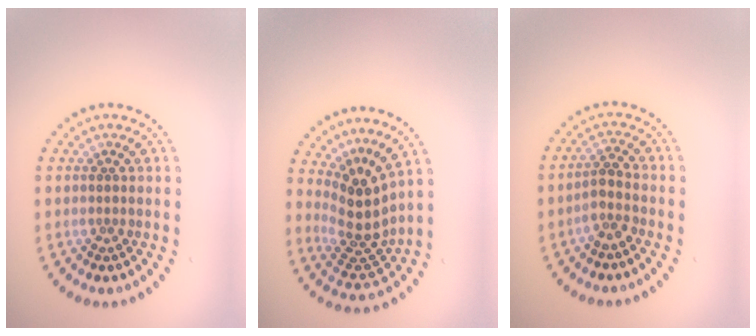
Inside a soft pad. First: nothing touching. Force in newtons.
{"total": 4.0, "press": 2.8, "slide": 2.9}
{"total": 2.1, "press": 1.7, "slide": 1.2}